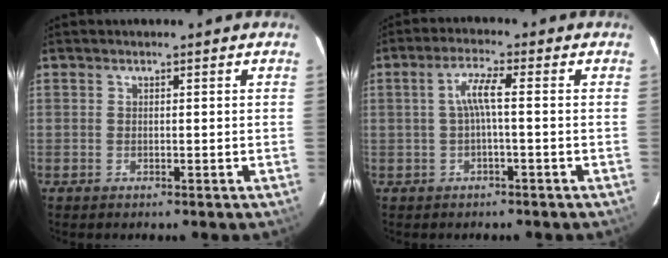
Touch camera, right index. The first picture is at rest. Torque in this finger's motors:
{"motor_torque": [0.36, -0.22, 0.28, 0.08]}